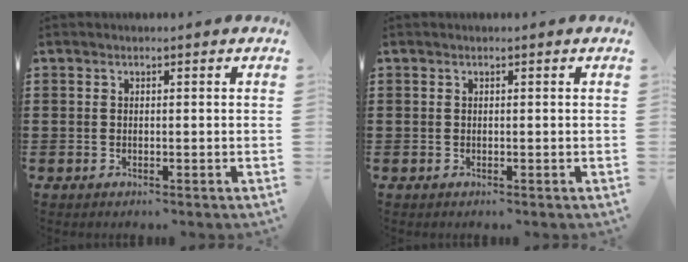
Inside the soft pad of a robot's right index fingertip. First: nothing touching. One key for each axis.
{"total": 0.0}